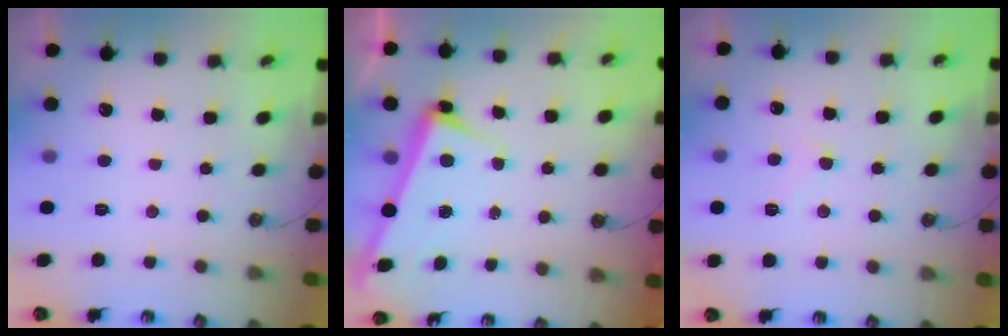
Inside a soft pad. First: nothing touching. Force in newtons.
{"total": 2.5, "press": 2.2, "slide": 1.1}
{"total": 3.9, "press": 3.9, "slide": 0.5}